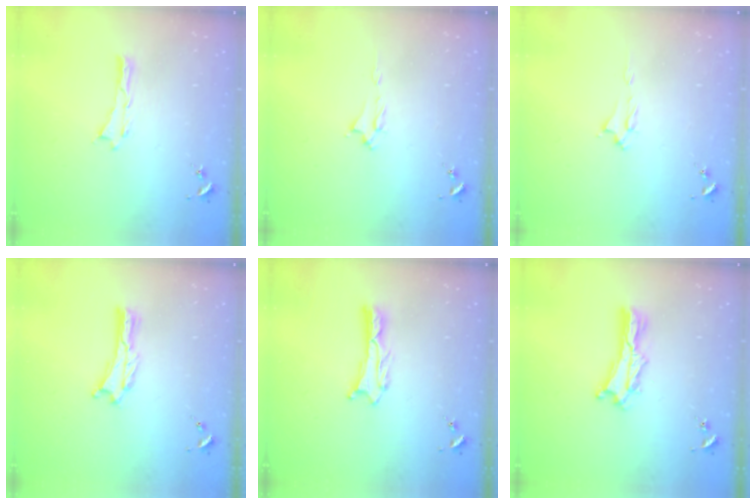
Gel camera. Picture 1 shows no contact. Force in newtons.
{"total": 1.6, "press": 1.6, "slide": 0.2}
{"total": 1.6, "press": 1.6, "slide": 0.2}
{"total": 0.0}
{"total": 1.1, "press": 1.1, "slide": 0.2}
{"total": 3.4, "press": 3.4, "slide": 0.3}